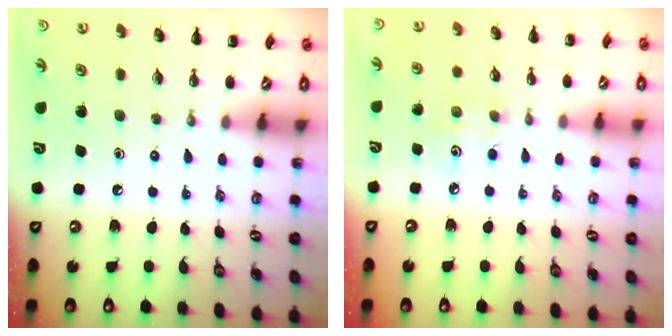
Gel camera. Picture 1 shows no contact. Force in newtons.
{"total": 3.5, "press": 3.4, "slide": 0.6}